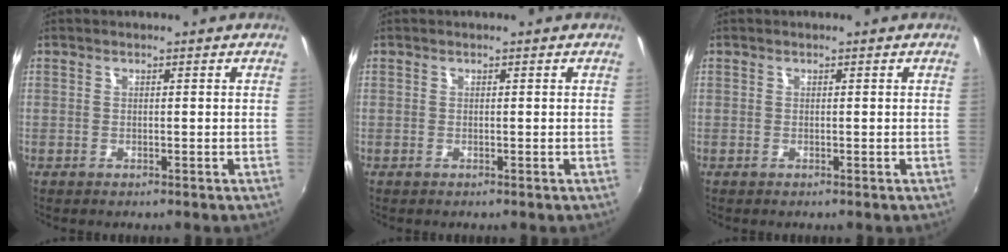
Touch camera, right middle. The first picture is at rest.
{"total": 0.0}
{"total": 0.0}